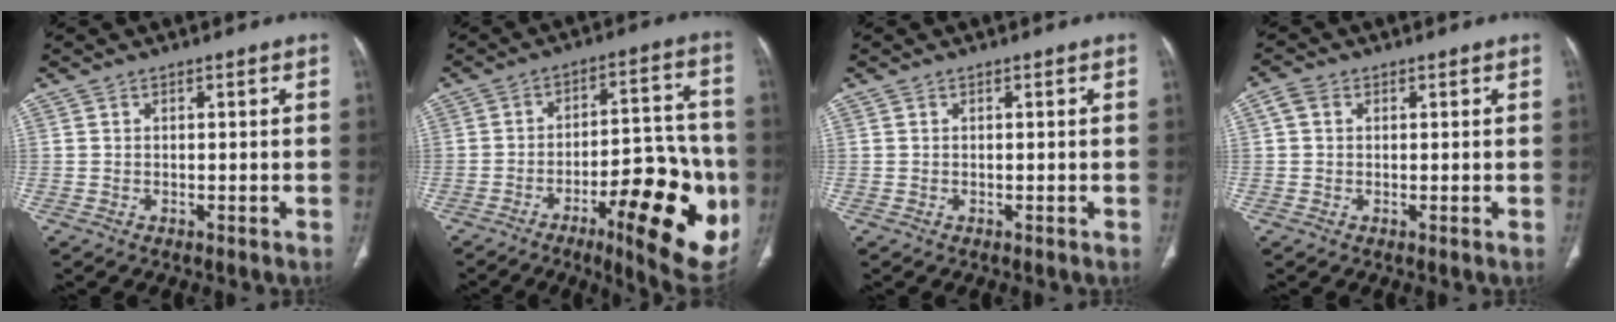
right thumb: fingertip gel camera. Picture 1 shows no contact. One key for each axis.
{"total": 22.7, "fx": -7.8, "fy": 7.4, "fz": 20.0, "tx": -0.219, "ty": 0.027, "tz": -0.097}
{"total": 0.0}
{"total": 2.3, "fx": 0.6, "fy": 1.8, "fz": 1.3, "tx": -0.025, "ty": 0.008, "tz": 0.011}